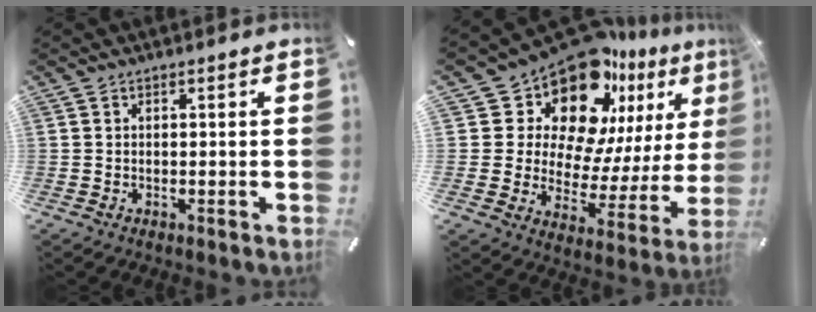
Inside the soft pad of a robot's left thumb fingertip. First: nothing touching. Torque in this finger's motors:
{"motor_torque": [2.45, 2.56, 0.39, -0.27, 0.07]}